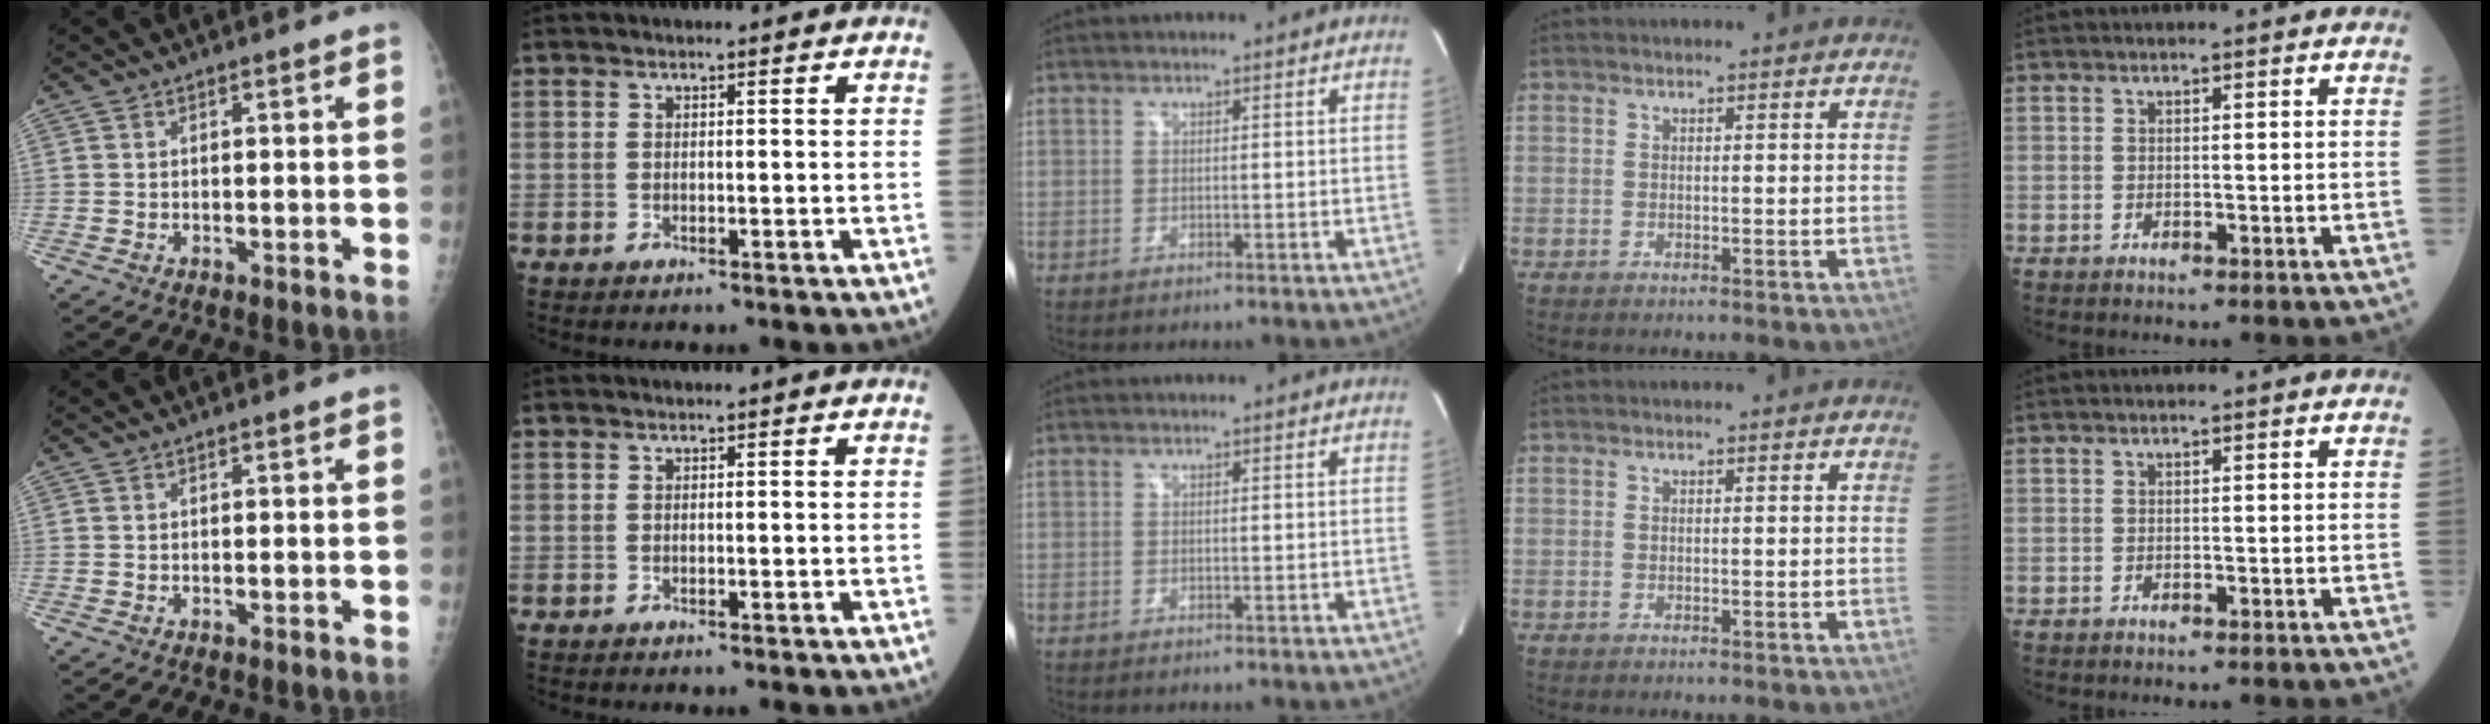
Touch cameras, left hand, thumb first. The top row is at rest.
{}